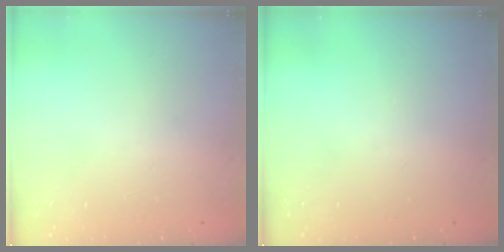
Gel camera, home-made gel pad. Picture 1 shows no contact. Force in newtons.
{"total": 0.0}